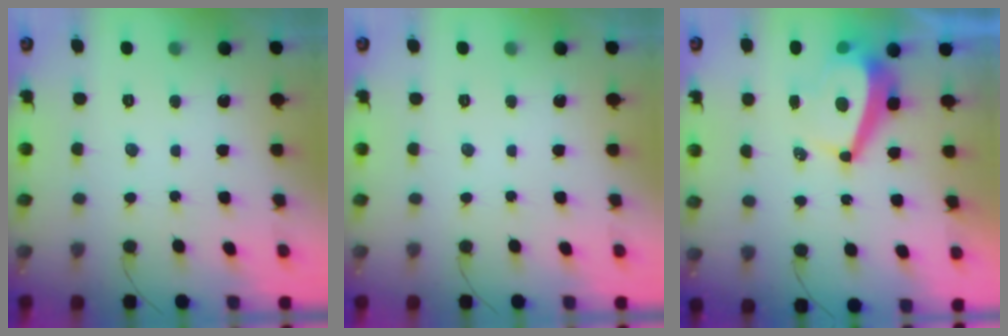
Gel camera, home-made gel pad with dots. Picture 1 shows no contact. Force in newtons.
{"total": 0.0}
{"total": 8.9, "press": 8.9, "slide": 1.0}